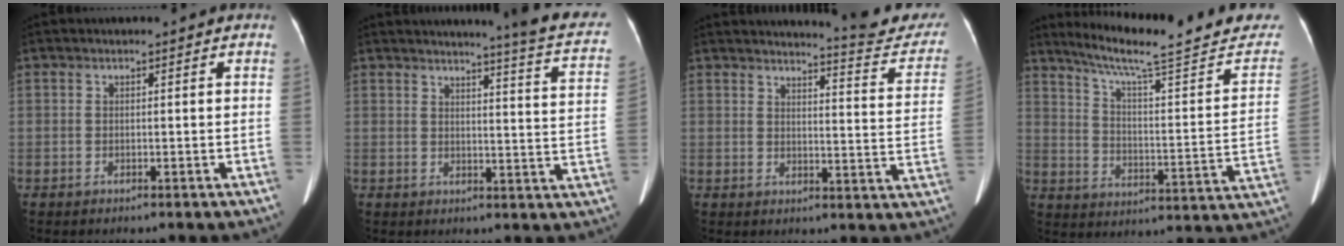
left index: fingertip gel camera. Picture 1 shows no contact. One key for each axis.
{"total": 13.5, "fx": 11.9, "fy": -0.1, "fz": 6.2, "tx": -0.068, "ty": -0.060, "tz": 0.112}
{"total": 13.4, "fx": 13.1, "fy": 0.6, "fz": 2.7, "tx": -0.019, "ty": -0.077, "tz": 0.134}
{"total": 24.7, "fx": 21.5, "fy": 2.0, "fz": 12.1, "tx": -0.174, "ty": -0.045, "tz": 0.282}